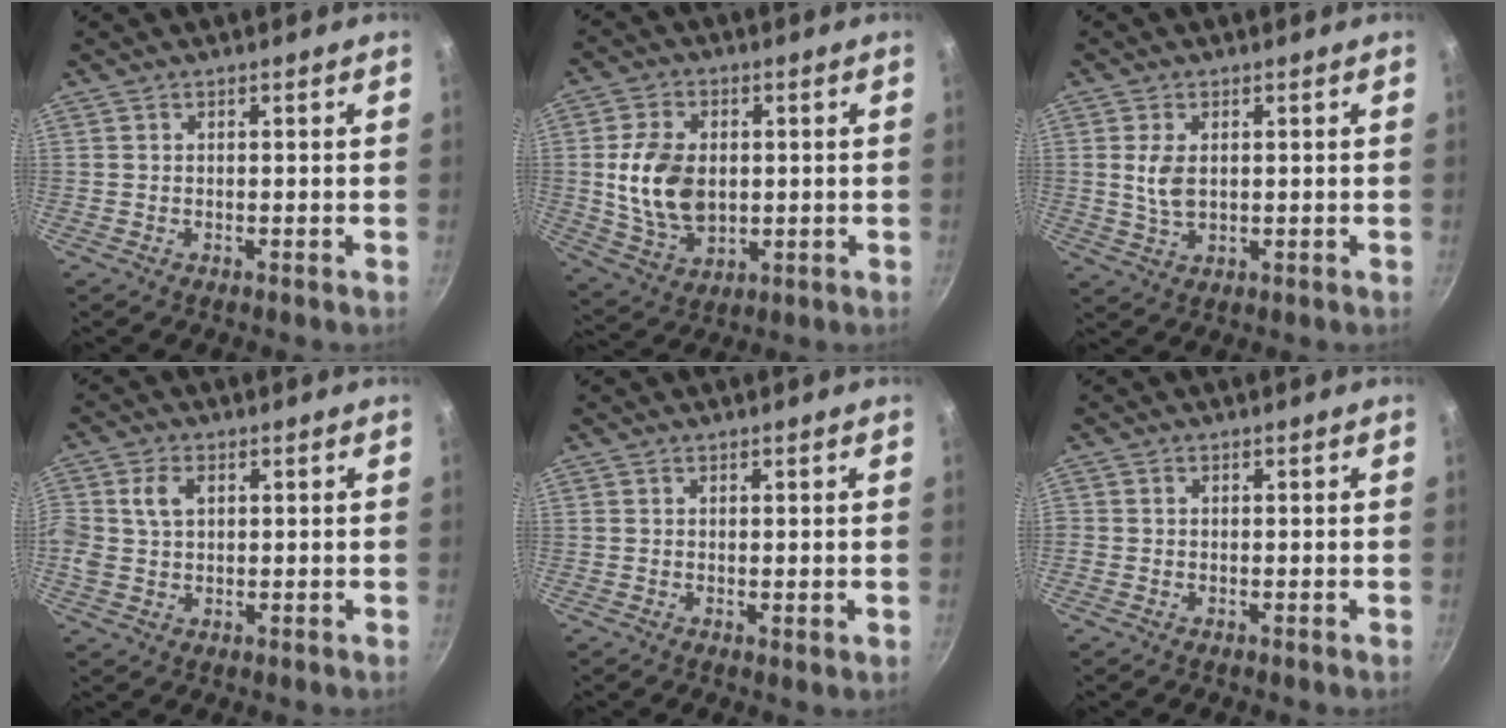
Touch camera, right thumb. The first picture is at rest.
{"total": 12.7, "force": [0.6, 8.7, 9.2], "torque": [-0.156, -0.008, 0.019]}
{"total": 4.8, "force": [0.8, 2.8, 3.8], "torque": [-0.073, -0.004, 0.019]}
{"total": 5.7, "force": [1.3, 4.1, 3.8], "torque": [-0.068, 0.005, 0.021]}
{"total": 0.9, "force": [0.4, 0.4, 0.6], "torque": [-0.008, -0.009, 0.004]}
{"total": 0.6, "force": [-0.2, 0.6, 0.1], "torque": [-0.003, 0.002, -0.004]}